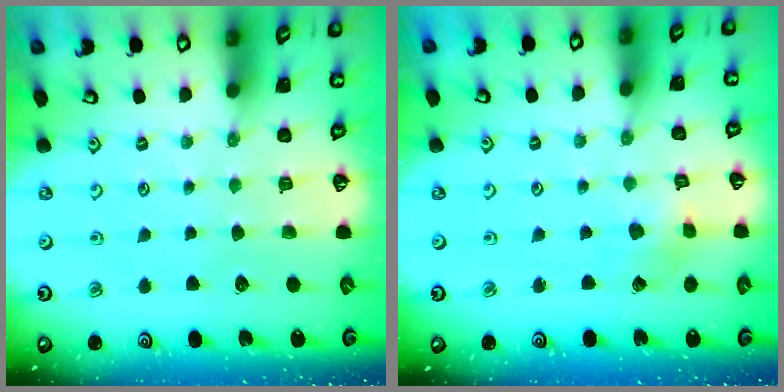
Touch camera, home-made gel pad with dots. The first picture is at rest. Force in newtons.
{"total": 2.3, "press": 2.2, "slide": 0.4}